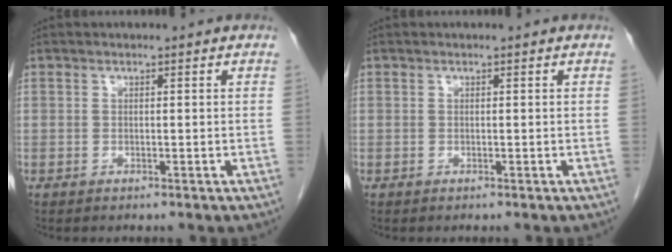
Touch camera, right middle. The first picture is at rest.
{"total": 0.0}